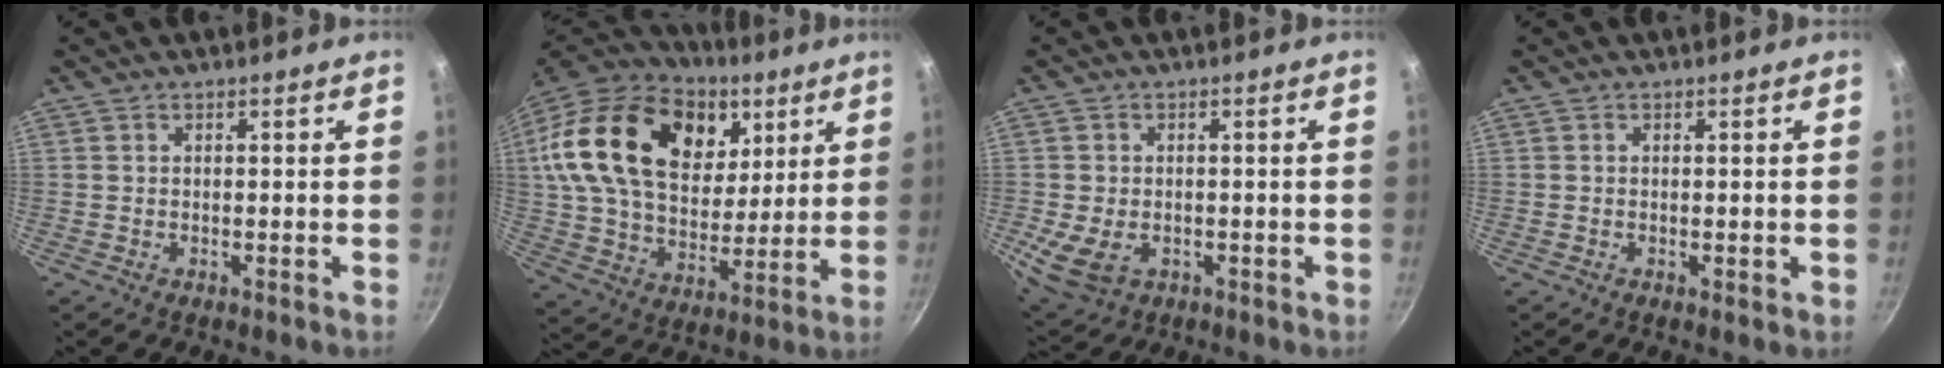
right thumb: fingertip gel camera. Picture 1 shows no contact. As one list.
[{"total": 31.8, "force": [11.7, 20.9, 21.0], "torque": [-0.375, -0.008, 0.197]}, {"total": 7.6, "force": [-1.6, 5.4, 5.1], "torque": [-0.093, -0.007, -0.016]}, {"total": 0.9, "force": [-0.1, 0.4, 0.8], "torque": [-0.009, 0.000, -0.003]}]